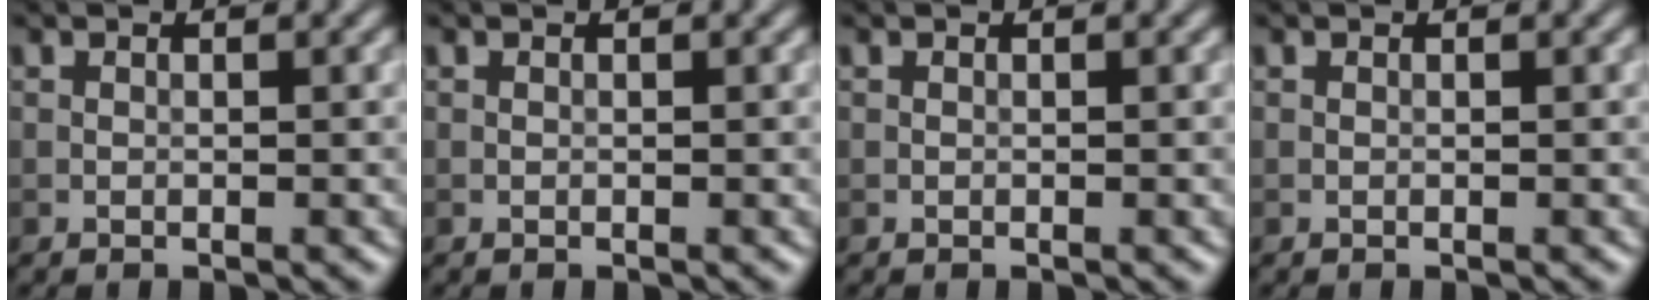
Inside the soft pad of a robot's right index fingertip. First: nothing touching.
{"total": 0.0}
{"total": 0.0}
{"total": 0.0}